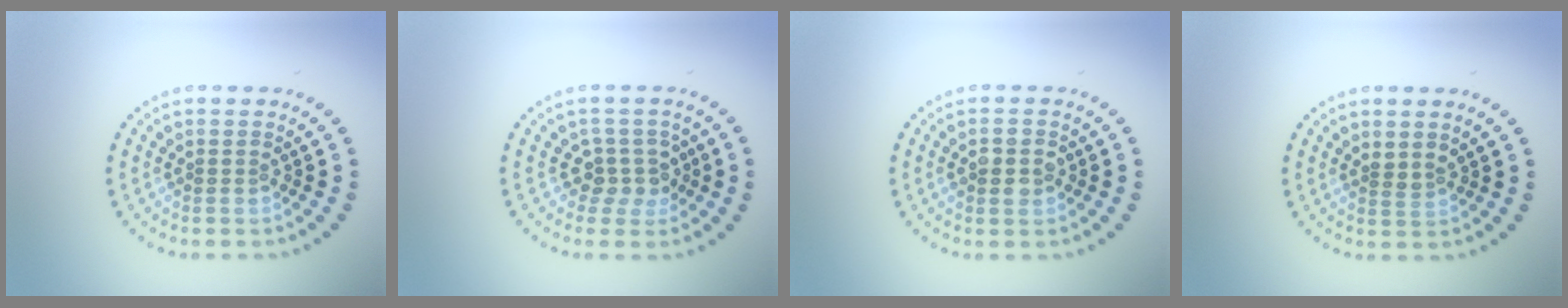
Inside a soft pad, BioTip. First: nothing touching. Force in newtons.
{"total": 2.3, "press": 1.9, "slide": 1.3}
{"total": 2.5, "press": 2.5, "slide": 0.1}
{"total": 1.0, "press": 0.6, "slide": 0.7}